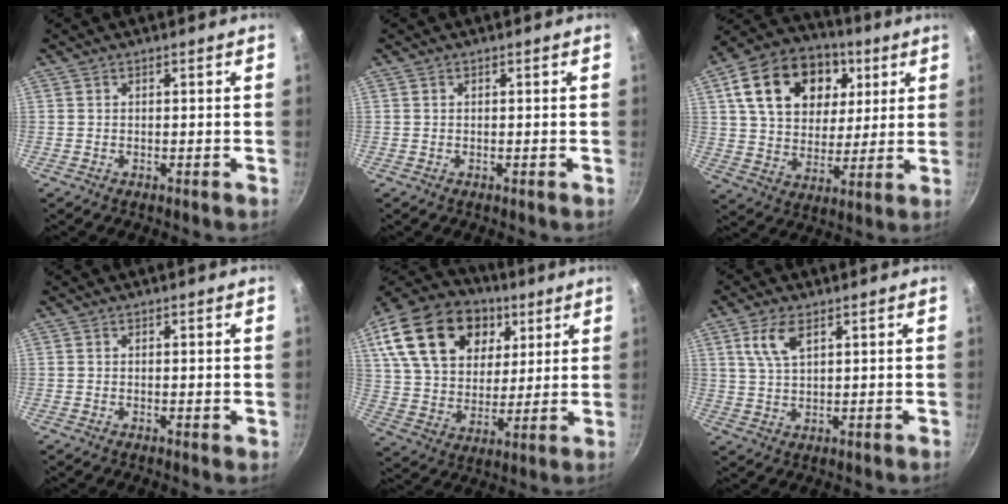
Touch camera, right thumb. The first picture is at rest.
{"total": 0.0}
{"total": 21.2, "force": [7.4, 15.3, 12.7], "torque": [-0.202, 0.003, 0.121]}
{"total": 0.6, "force": [0.1, 0.2, 0.5], "torque": [-0.006, -0.002, 0.000]}
{"total": 25.3, "force": [10.6, 17.4, 15.0], "torque": [-0.256, -0.008, 0.186]}
{"total": 5.9, "force": [2.8, 2.7, 4.5], "torque": [-0.087, -0.005, 0.058]}